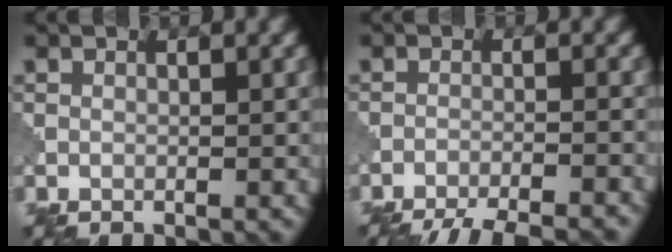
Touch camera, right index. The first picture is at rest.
{"total": 8.4, "force": [-7.8, 1.5, 2.8], "torque": [-0.034, -0.003, -0.112]}